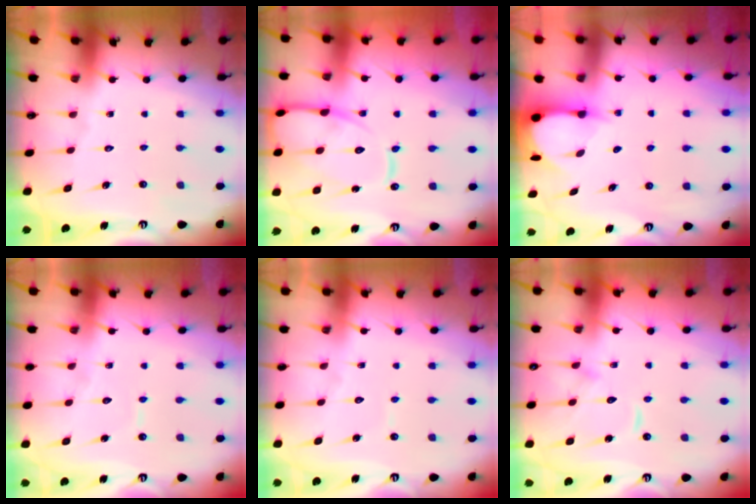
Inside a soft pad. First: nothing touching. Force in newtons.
{"total": 13.1, "press": 13.1, "slide": 1.2}
{"total": 3.6, "press": 3.5, "slide": 0.3}
{"total": 4.6, "press": 4.6, "slide": 0.3}
{"total": 3.5, "press": 3.4, "slide": 0.4}
{"total": 9.5, "press": 9.5, "slide": 0.8}